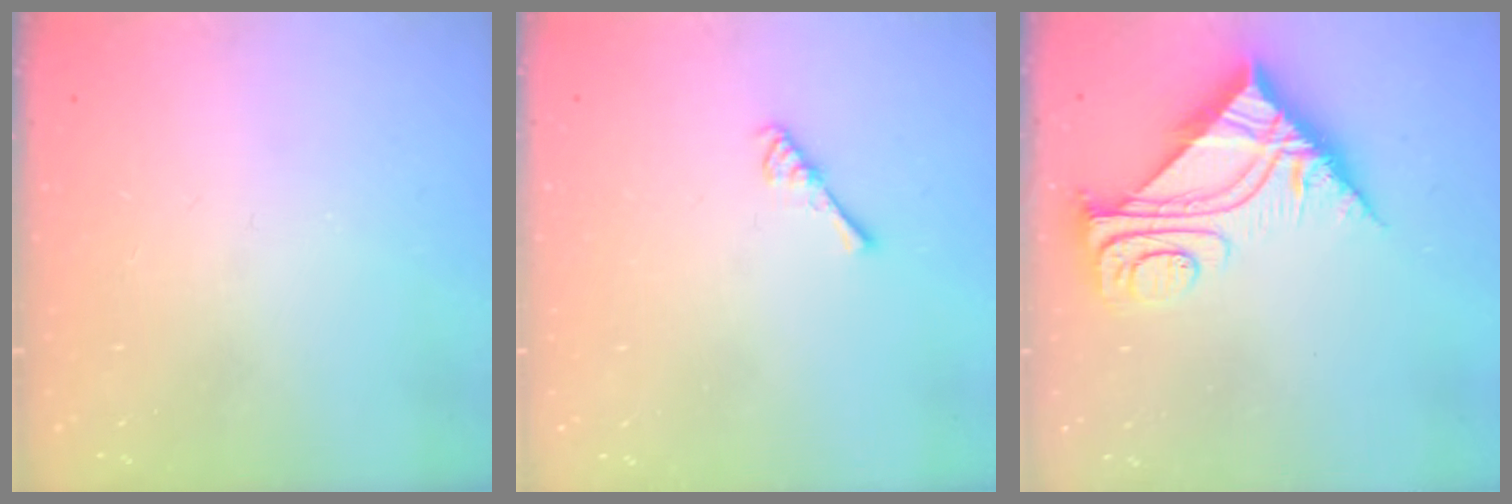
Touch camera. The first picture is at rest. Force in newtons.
{"total": 2.7, "press": 2.6, "slide": 0.4}
{"total": 7.9, "press": 7.9, "slide": 0.8}